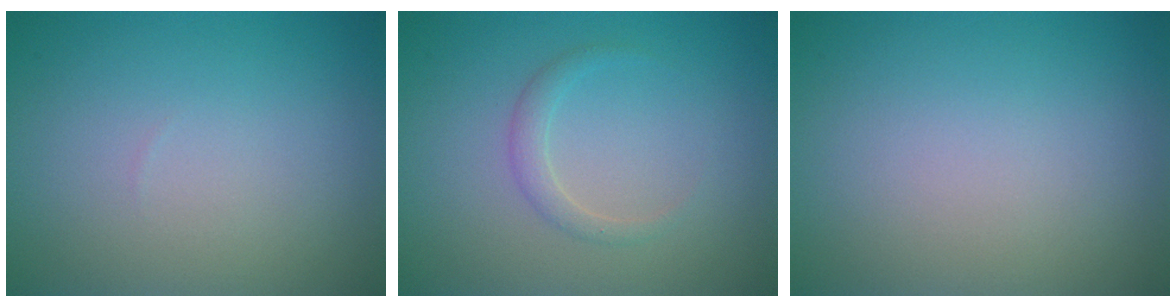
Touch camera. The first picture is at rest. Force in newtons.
{"total": 1.4, "press": 1.4, "slide": 0.1}
{"total": 0.0}